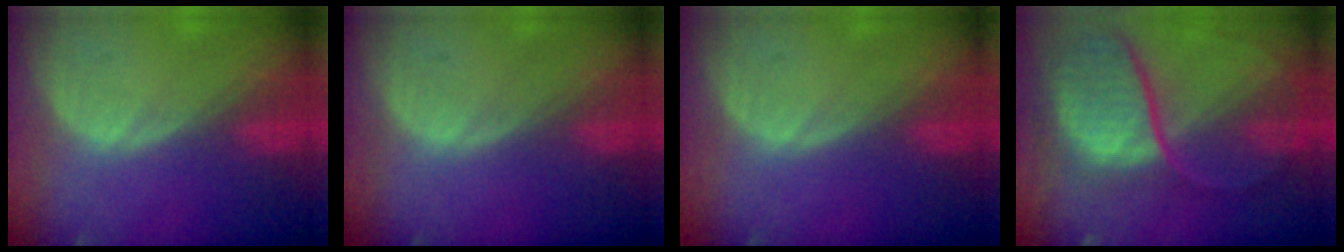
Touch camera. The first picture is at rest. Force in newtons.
{"total": 0.0}
{"total": 0.0}
{"total": 11.9, "press": 9.9, "slide": 6.7}